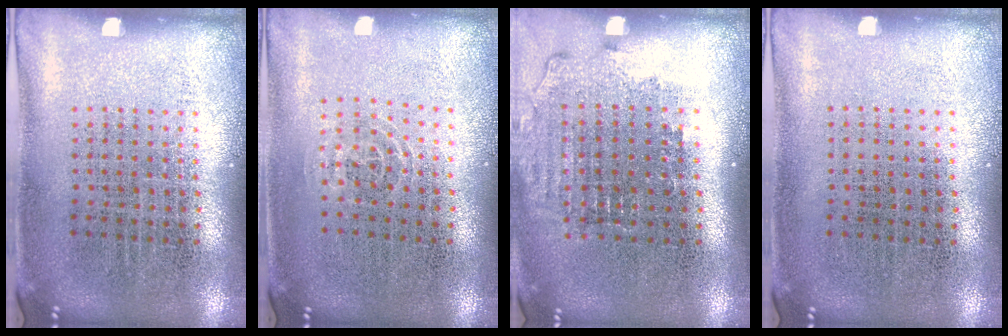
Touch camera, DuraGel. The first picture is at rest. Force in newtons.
{"total": 1.0, "press": 0.5, "slide": 0.8}
{"total": 1.6, "press": 1.4, "slide": 0.6}
{"total": 0.0}